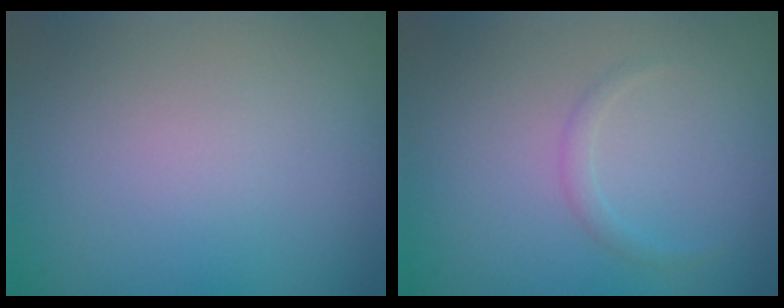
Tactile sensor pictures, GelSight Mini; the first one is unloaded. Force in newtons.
{"total": 0.9, "press": 0.9, "slide": 0.0}